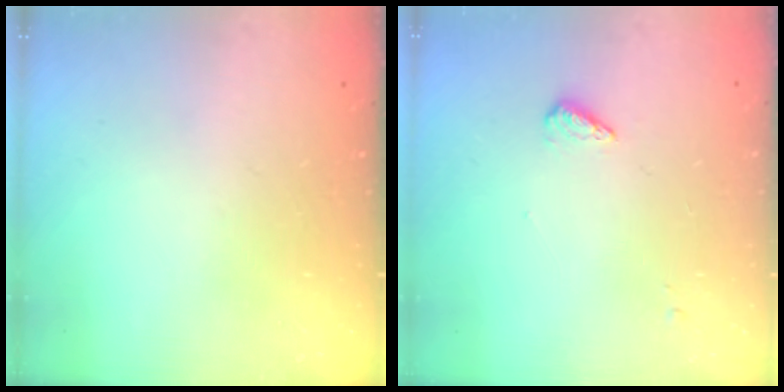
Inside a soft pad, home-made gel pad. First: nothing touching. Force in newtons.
{"total": 3.4, "press": 3.4, "slide": 0.5}